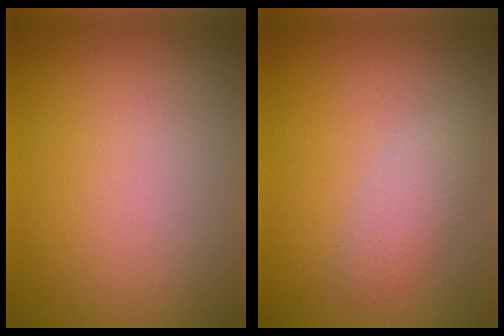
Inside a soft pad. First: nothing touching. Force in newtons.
{"total": 2.2, "press": 2.2, "slide": 0.0}